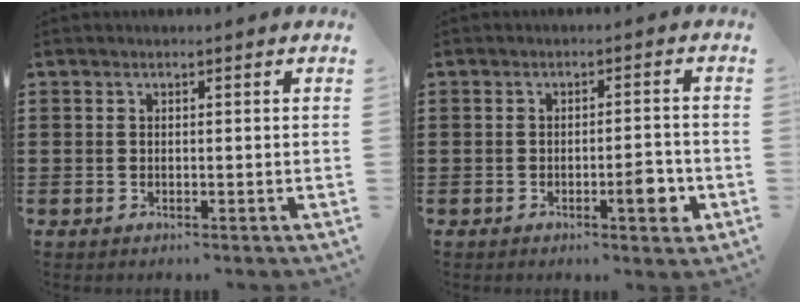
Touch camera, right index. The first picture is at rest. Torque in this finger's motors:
{"motor_torque": [0.88, -0.44, 0.25, 0.08]}